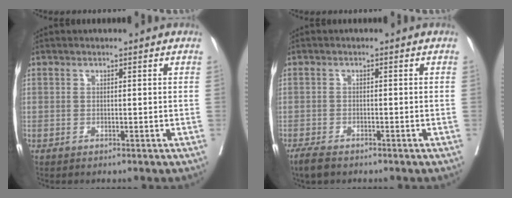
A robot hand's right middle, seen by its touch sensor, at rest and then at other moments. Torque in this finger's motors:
{"motor_torque": [0.19, -0.19, 0.10, 0.03]}